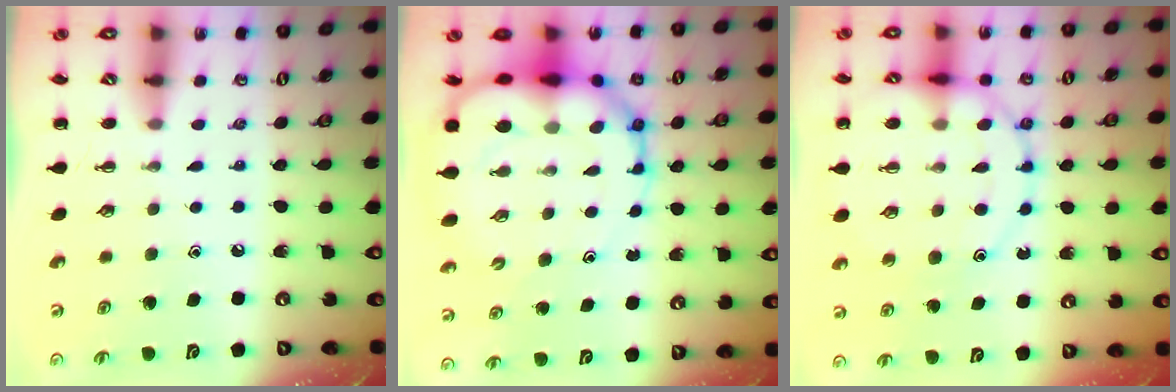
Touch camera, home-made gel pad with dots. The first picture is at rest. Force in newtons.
{"total": 16.7, "press": 16.0, "slide": 4.5}
{"total": 16.3, "press": 16.1, "slide": 2.0}